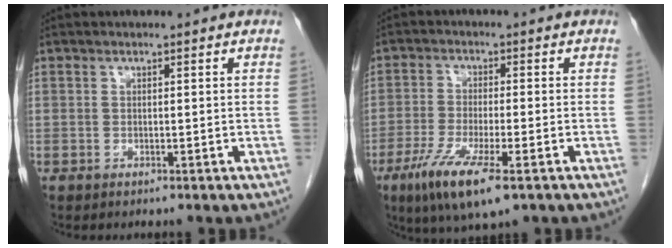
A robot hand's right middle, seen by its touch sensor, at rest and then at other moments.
{"total": 9.6, "force": [-5.2, 1.4, 7.9], "torque": [-0.154, -0.027, -0.088]}